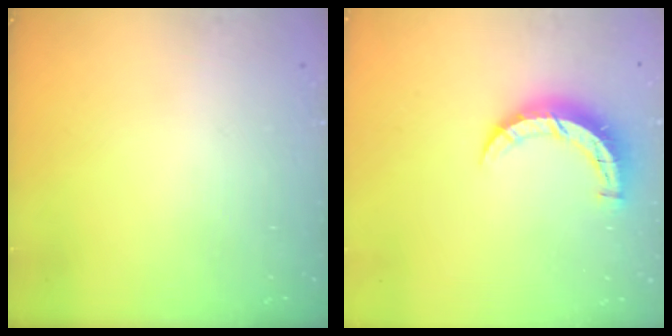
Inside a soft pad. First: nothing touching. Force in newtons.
{"total": 7.5, "press": 7.5, "slide": 0.5}